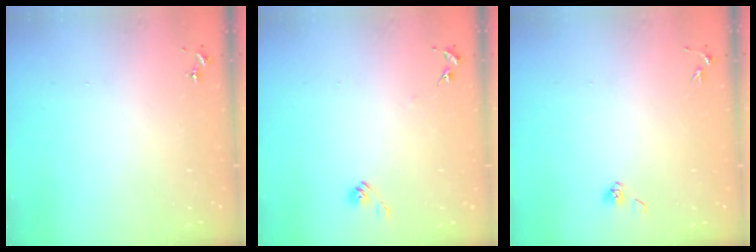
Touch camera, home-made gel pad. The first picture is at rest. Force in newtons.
{"total": 6.2, "press": 6.2, "slide": 0.5}
{"total": 3.8, "press": 3.4, "slide": 1.7}